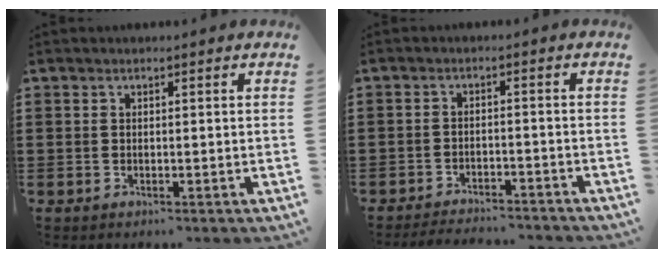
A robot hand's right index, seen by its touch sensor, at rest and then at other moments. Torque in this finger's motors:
{"motor_torque": [0.56, -0.06, -0.03, -0.06]}